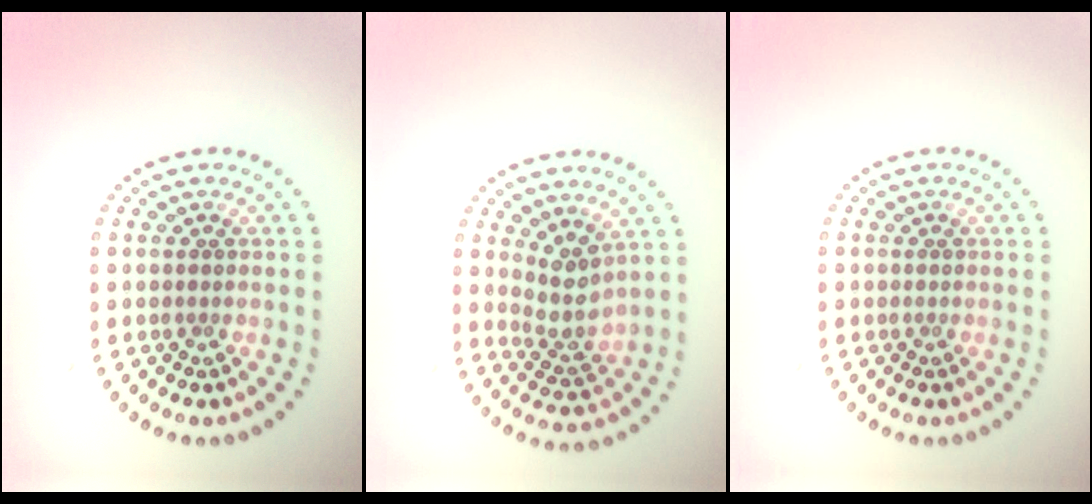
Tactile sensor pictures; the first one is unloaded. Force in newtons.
{"total": 2.9, "press": 2.3, "slide": 1.8}
{"total": 0.0}